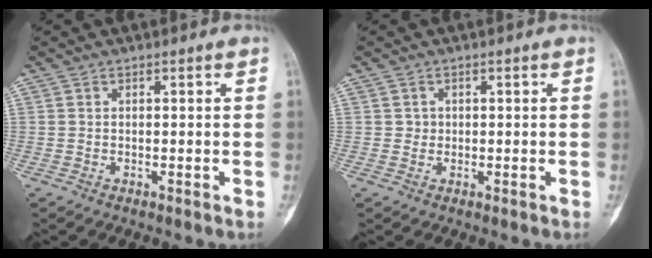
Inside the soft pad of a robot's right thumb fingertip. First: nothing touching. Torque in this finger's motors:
{"motor_torque": [0.26, 0.04, -0.05, 0.01, -0.05]}